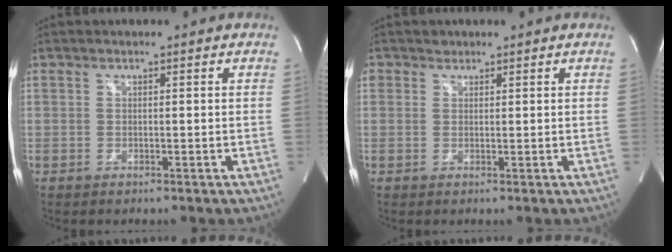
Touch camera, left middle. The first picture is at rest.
{"total": 1.5, "force": [0.8, 1.2, 0.0], "torque": [0.004, 0.003, 0.010]}